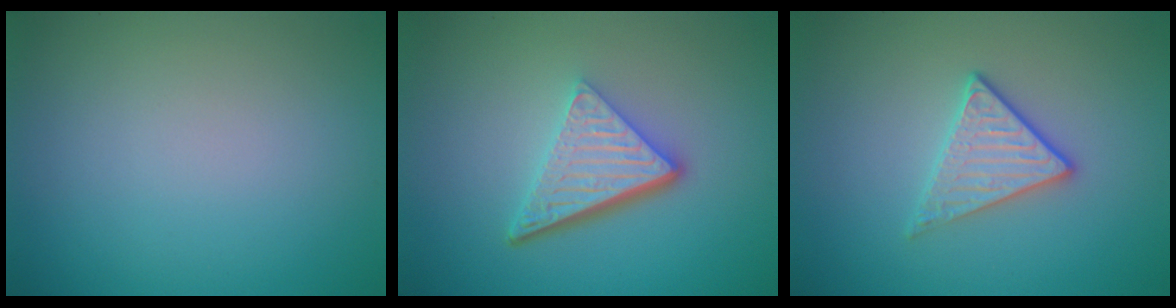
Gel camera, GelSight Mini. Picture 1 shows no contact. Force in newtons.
{"total": 5.6, "press": 3.8, "slide": 4.2}
{"total": 2.8, "press": 2.5, "slide": 1.2}